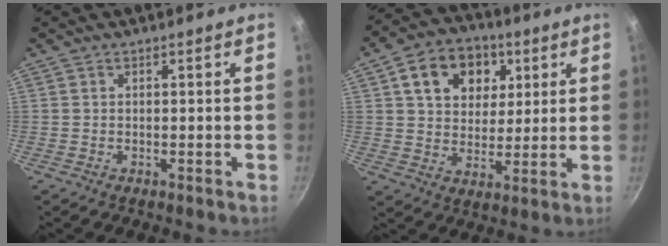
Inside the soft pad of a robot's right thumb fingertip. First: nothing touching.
{"total": 14.2, "force": [5.4, 10.8, 7.6], "torque": [-0.090, -0.003, 0.082]}